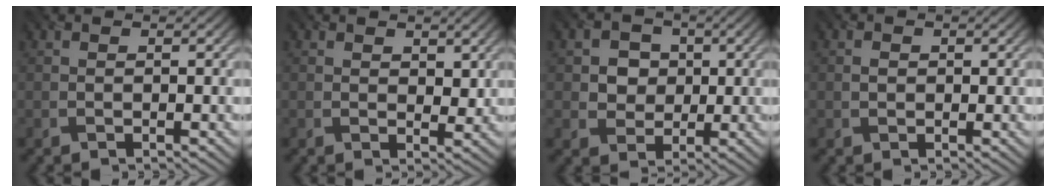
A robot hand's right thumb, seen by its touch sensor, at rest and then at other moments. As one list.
[{"total": 2.4, "force": [1.4, 1.4, 1.4], "torque": [-0.025, -0.008, 0.026]}, {"total": 4.7, "force": [0.8, 4.3, 1.8], "torque": [-0.054, -0.003, 0.004]}, {"total": 1.0, "force": [0.1, 0.9, 0.5], "torque": [-0.014, -0.001, 0.000]}]